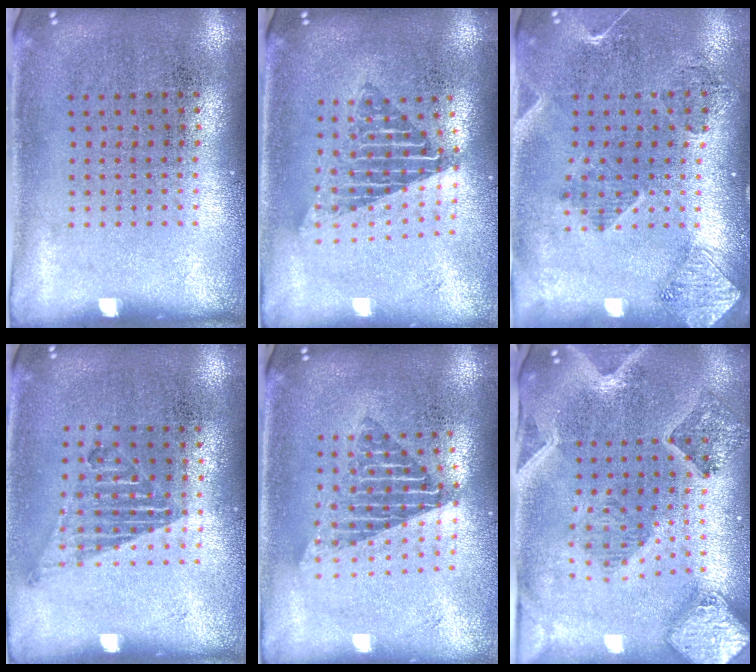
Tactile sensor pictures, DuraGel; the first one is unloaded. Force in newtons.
{"total": 1.7, "press": 1.3, "slide": 1.1}
{"total": 1.8, "press": 1.6, "slide": 0.8}
{"total": 1.0, "press": 0.9, "slide": 0.4}
{"total": 1.7, "press": 1.4, "slide": 1.0}
{"total": 2.2, "press": 2.0, "slide": 0.9}